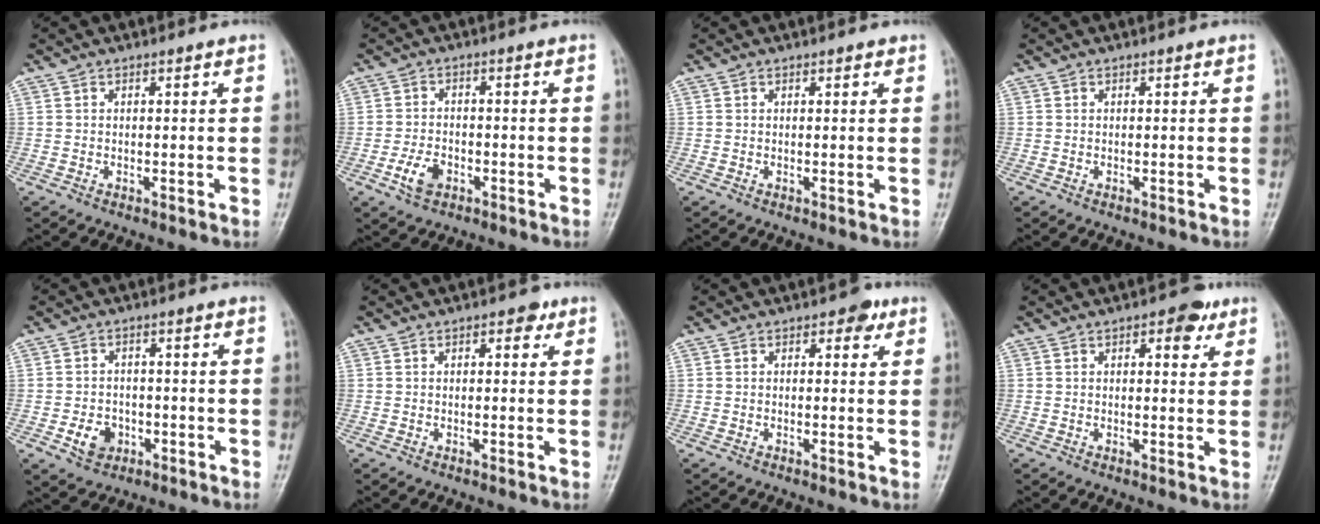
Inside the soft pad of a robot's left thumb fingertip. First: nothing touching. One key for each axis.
{"total": 4.6, "fx": -2.2, "fy": 3.0, "fz": 2.6, "tx": -0.047, "ty": 0.011, "tz": -0.042}
{"total": 0.7, "fx": 0.5, "fy": 0.4, "fz": 0.3, "tx": -0.001, "ty": -0.001, "tz": 0.004}
{"total": 0.0}
{"total": 5.0, "fx": -1.9, "fy": 4.0, "fz": 2.2, "tx": -0.021, "ty": 0.009, "tz": -0.028}
{"total": 2.2, "fx": 1.0, "fy": 1.3, "fz": 1.5, "tx": -0.007, "ty": 0.001, "tz": 0.009}
{"total": 2.4, "fx": 1.2, "fy": 1.5, "fz": 1.4, "tx": -0.002, "ty": 0.000, "tz": 0.010}
{"total": 4.5, "fx": 2.3, "fy": 2.2, "fz": 3.1, "tx": -0.022, "ty": -0.005, "tz": 0.024}